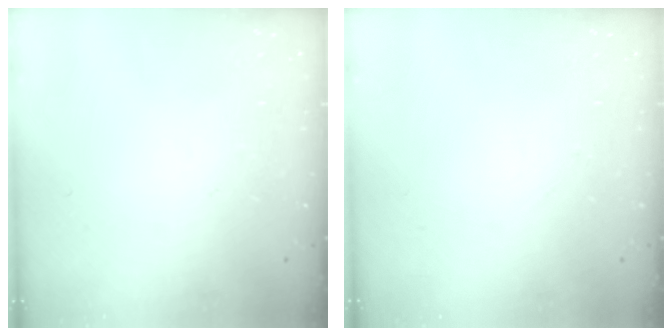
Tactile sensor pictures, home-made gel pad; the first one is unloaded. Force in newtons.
{"total": 0.0}